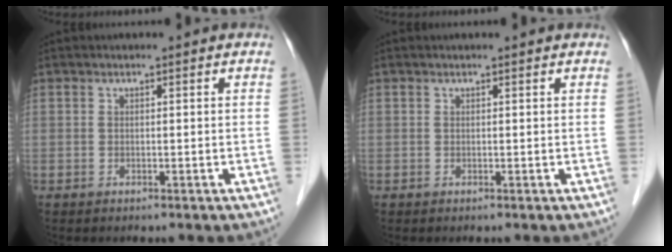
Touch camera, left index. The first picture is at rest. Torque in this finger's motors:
{"motor_torque": [0.57, -0.68, 0.01, -0.01]}